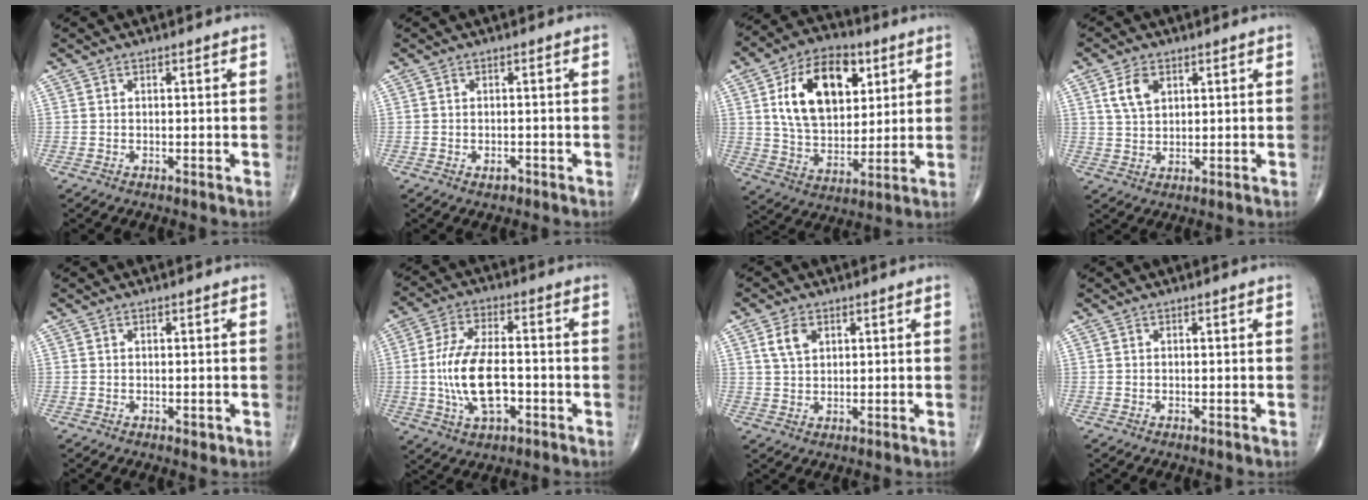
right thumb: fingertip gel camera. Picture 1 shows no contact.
{"total": 1.4, "force": [-0.8, 0.9, 0.8], "torque": [-0.012, 0.003, -0.010]}
{"total": 18.6, "force": [6.0, 11.6, 13.2], "torque": [-0.188, -0.014, 0.107]}
{"total": 5.4, "force": [2.3, 3.4, 3.5], "torque": [-0.056, -0.008, 0.046]}
{"total": 1.0, "force": [-0.2, 0.7, 0.7], "torque": [-0.006, -0.002, 0.000]}
{"total": 12.9, "force": [-2.2, 6.3, 11.0], "torque": [-0.216, 0.013, -0.038]}
{"total": 4.3, "force": [1.9, 2.7, 2.8], "torque": [-0.045, -0.004, 0.039]}
{"total": 0.0}